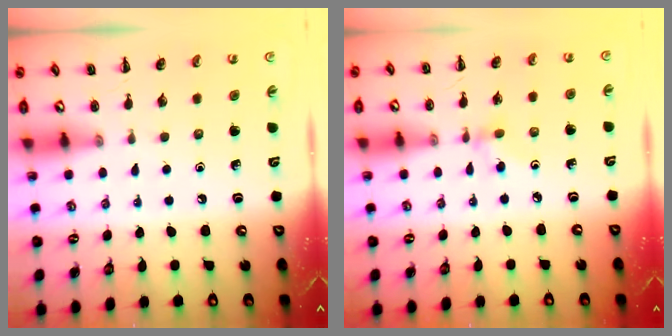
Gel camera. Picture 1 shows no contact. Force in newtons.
{"total": 2.9, "press": 2.8, "slide": 0.7}